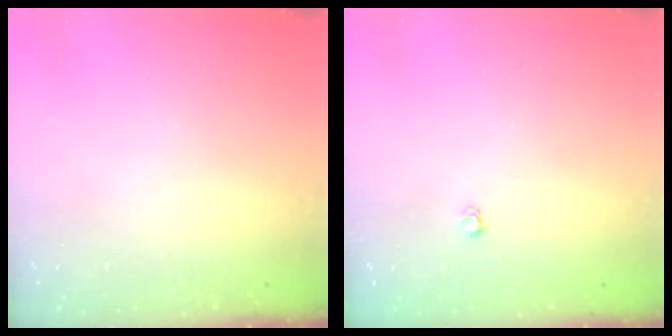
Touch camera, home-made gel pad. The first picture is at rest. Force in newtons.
{"total": 2.6, "press": 2.6, "slide": 0.4}